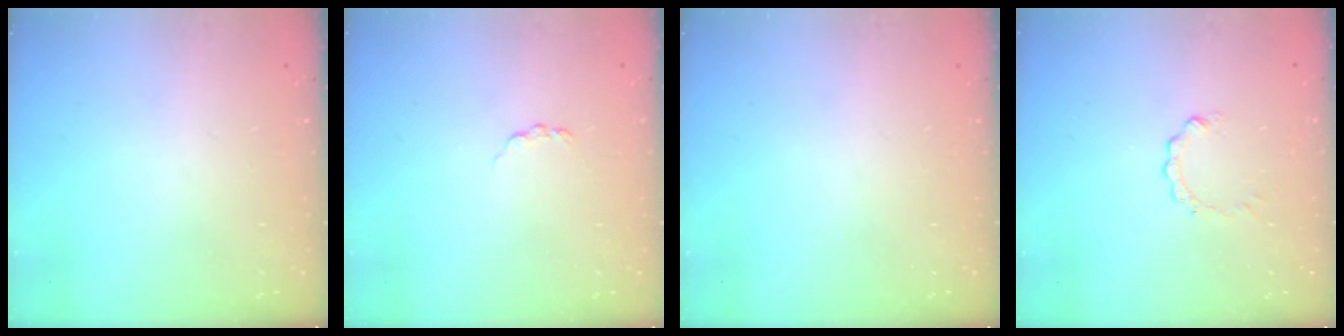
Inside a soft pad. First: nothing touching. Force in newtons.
{"total": 2.8, "press": 2.7, "slide": 0.4}
{"total": 0.0}
{"total": 0.0}